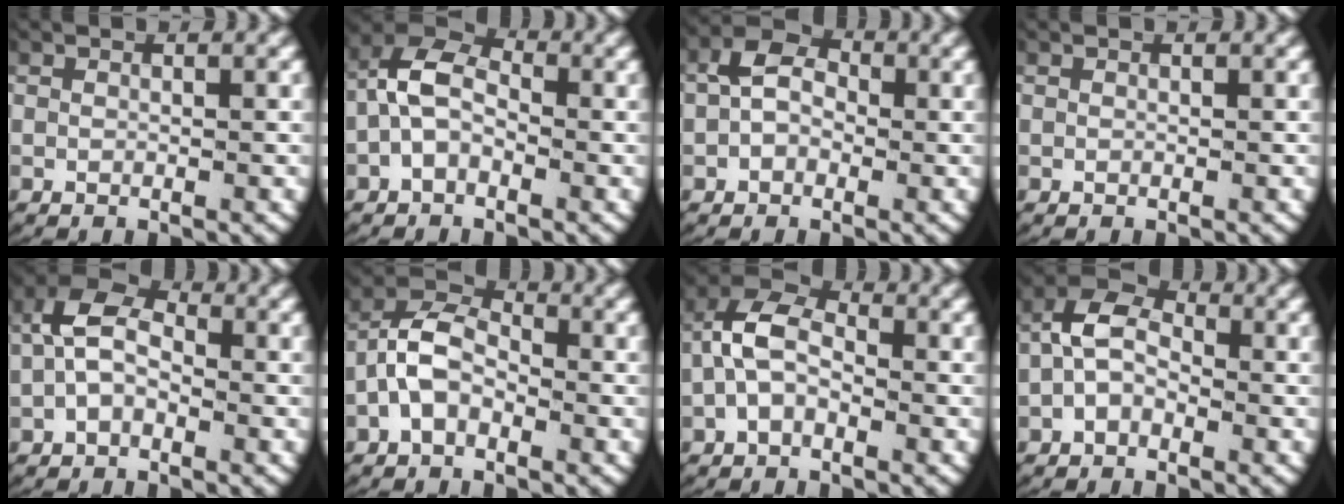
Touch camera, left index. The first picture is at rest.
{"total": 5.5, "force": [0.3, 4.1, 3.7], "torque": [-0.070, 0.001, -0.006]}
{"total": 4.9, "force": [1.1, 3.6, 3.2], "torque": [-0.047, 0.006, 0.009]}
{"total": 0.0}
{"total": 5.0, "force": [0.8, 3.4, 3.6], "torque": [-0.062, 0.006, 0.002]}
{"total": 5.4, "force": [0.0, 4.1, 3.4], "torque": [-0.060, -0.001, -0.009]}
{"total": 5.1, "force": [0.1, 3.6, 3.6], "torque": [-0.070, 0.001, -0.006]}
{"total": 5.5, "force": [0.5, 4.1, 3.7], "torque": [-0.063, 0.006, -0.004]}